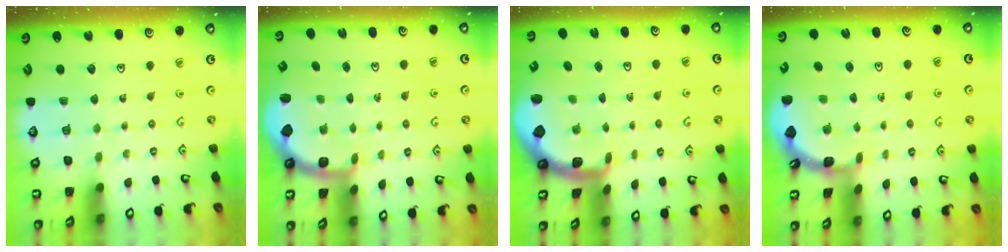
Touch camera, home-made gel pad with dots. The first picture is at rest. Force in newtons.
{"total": 1.7, "press": 1.3, "slide": 1.0}
{"total": 1.8, "press": 1.7, "slide": 0.4}
{"total": 1.8, "press": 1.8, "slide": 0.1}